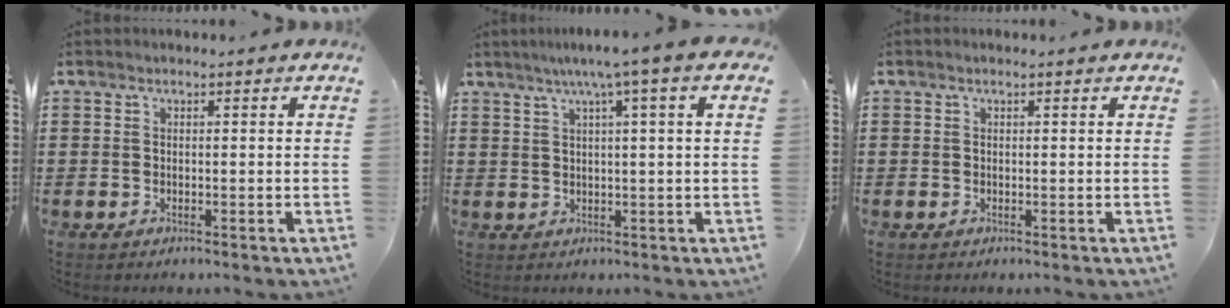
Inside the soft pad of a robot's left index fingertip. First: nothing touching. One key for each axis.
{"total": 5.0, "fx": 2.2, "fy": -0.6, "fz": 4.5, "tx": -0.091, "ty": -0.003, "tz": 0.032}
{"total": 0.0}